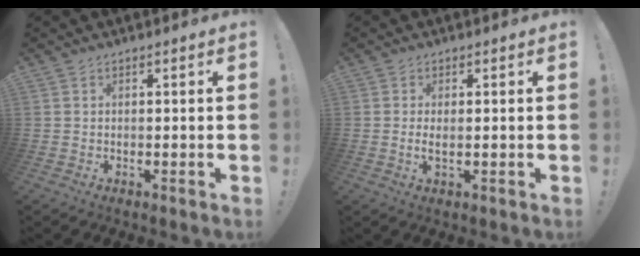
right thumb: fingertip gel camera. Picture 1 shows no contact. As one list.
[{"total": 2.3, "force": [0.1, 0.5, 2.2], "torque": [-0.031, -0.005, -0.002]}]